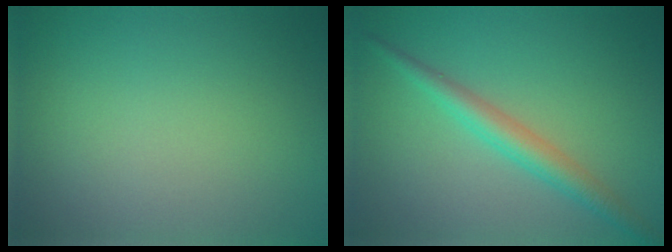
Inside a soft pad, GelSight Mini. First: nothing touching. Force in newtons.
{"total": 2.9, "press": 2.9, "slide": 0.1}